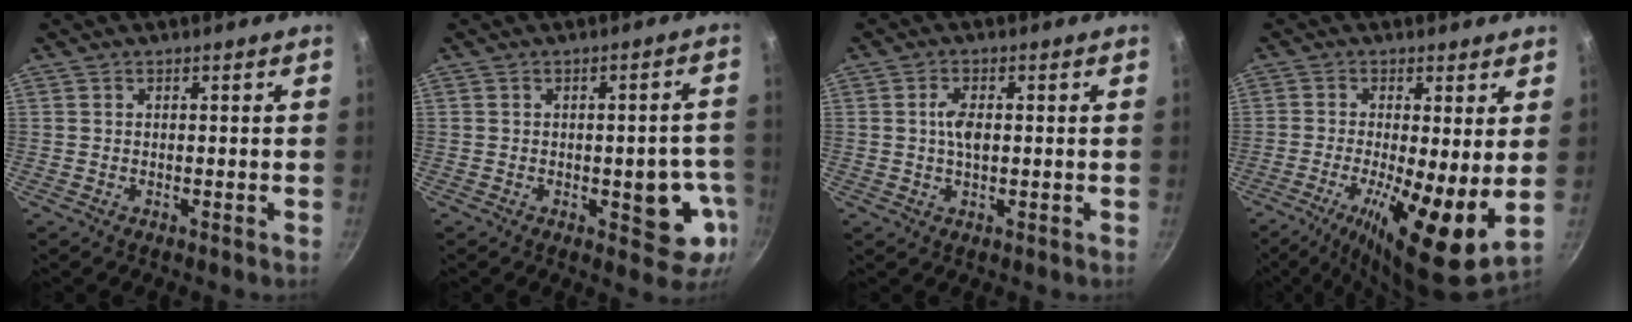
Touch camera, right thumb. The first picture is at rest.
{"total": 11.0, "force": [-2.3, 4.9, 9.5], "torque": [-0.063, 0.010, -0.028]}
{"total": 3.7, "force": [0.4, 1.9, 3.1], "torque": [-0.052, 0.006, 0.005]}
{"total": 14.0, "force": [-1.6, 3.8, 13.4], "torque": [-0.221, -0.021, -0.030]}